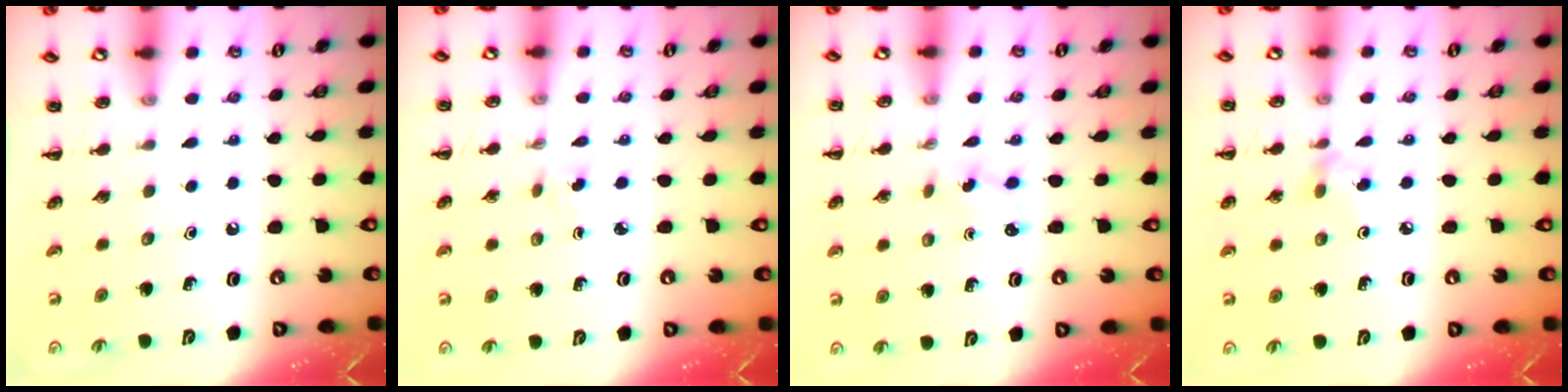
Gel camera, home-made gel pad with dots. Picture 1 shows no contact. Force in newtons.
{"total": 2.3, "press": 2.1, "slide": 0.9}
{"total": 3.3, "press": 3.2, "slide": 1.1}
{"total": 3.5, "press": 3.2, "slide": 1.4}